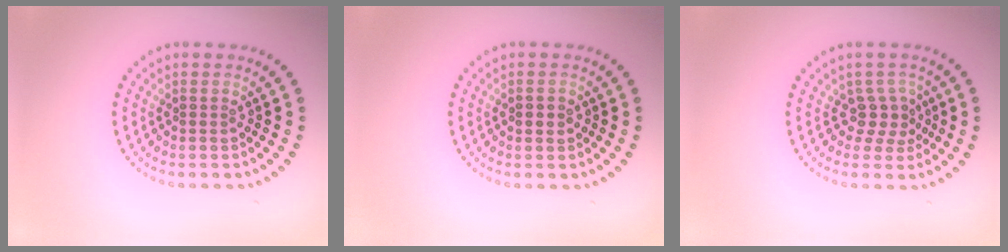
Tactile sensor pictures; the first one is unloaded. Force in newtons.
{"total": 1.0, "press": 1.0, "slide": 0.2}
{"total": 2.2, "press": 1.6, "slide": 1.5}